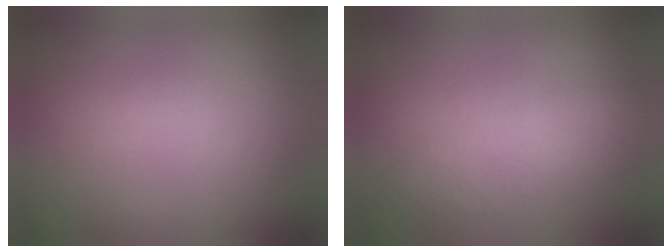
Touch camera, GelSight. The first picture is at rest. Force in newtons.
{"total": 2.9}